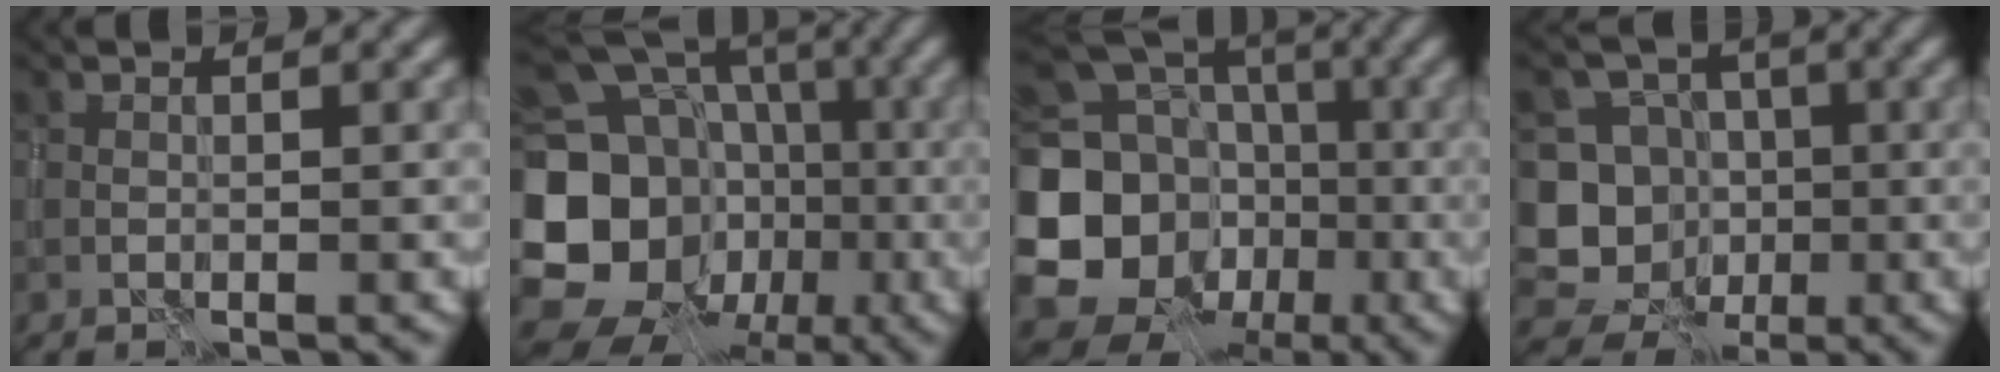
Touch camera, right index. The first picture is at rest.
{"total": 19.2, "force": [-4.1, 16.3, 9.3], "torque": [-0.197, -0.009, -0.083]}
{"total": 14.6, "force": [-2.1, 12.5, 7.1], "torque": [-0.175, -0.010, -0.038]}
{"total": 11.2, "force": [-3.3, 10.3, 2.8], "torque": [-0.053, 0.001, -0.068]}